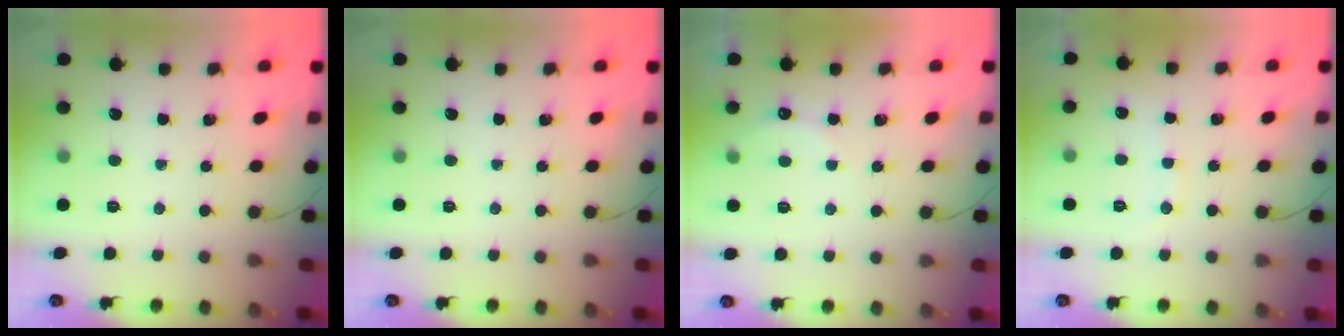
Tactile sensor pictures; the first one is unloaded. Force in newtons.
{"total": 0.0}
{"total": 5.1, "press": 4.9, "slide": 1.1}
{"total": 6.8, "press": 6.7, "slide": 1.2}